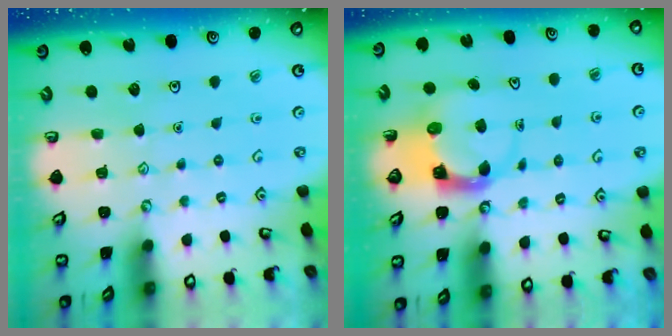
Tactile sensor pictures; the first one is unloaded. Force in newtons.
{"total": 3.7, "press": 3.6, "slide": 0.6}